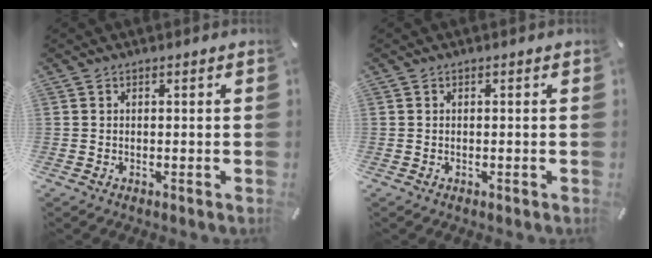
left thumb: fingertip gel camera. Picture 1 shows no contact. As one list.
[{"total": 0.0}]